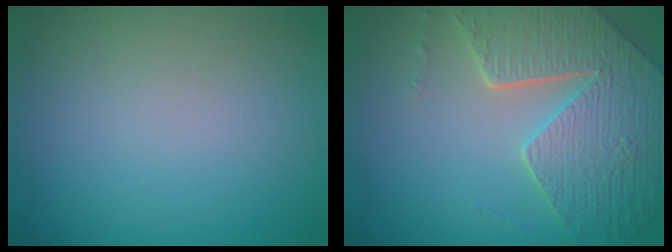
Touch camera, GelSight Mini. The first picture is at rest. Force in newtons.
{"total": 7.6, "press": 5.7, "slide": 5.1}